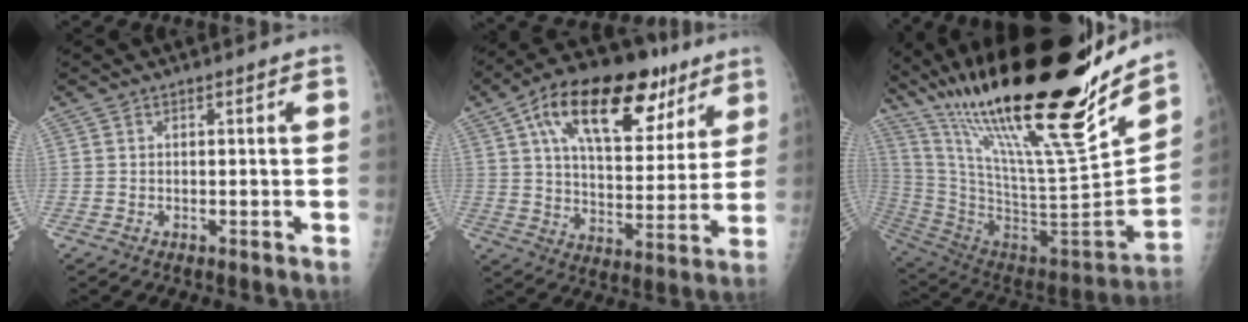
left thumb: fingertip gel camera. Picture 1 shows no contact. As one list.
[{"total": 24.1, "force": [12.1, 12.0, 17.0], "torque": [-0.229, -0.009, 0.192]}, {"total": 35.5, "force": [24.9, 6.1, 24.5], "torque": [-0.389, -0.105, 0.422]}]